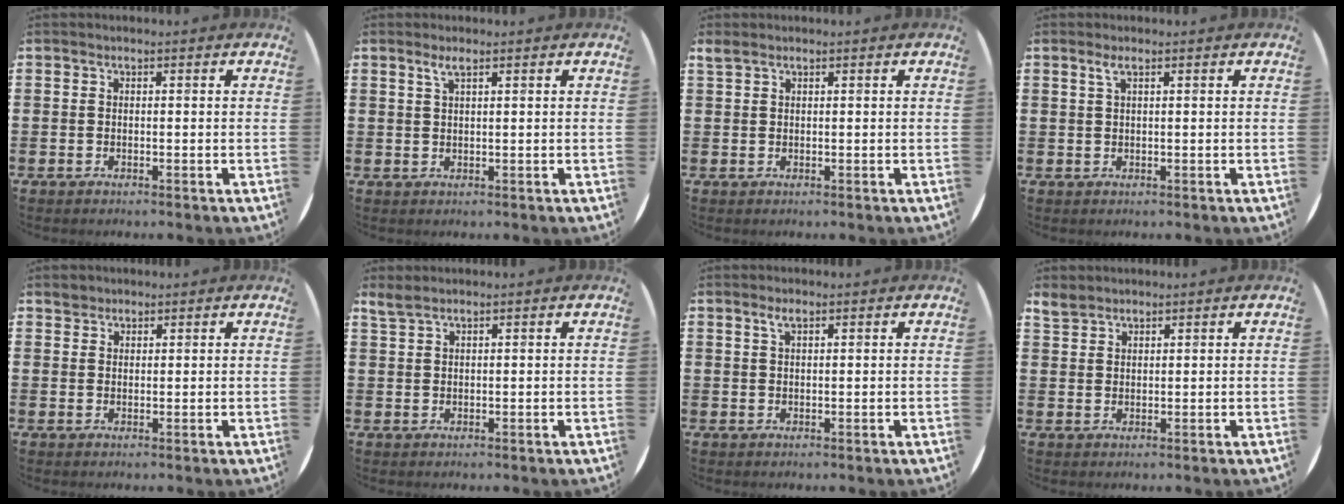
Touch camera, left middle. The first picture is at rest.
{"total": 1.6, "force": [1.0, 0.2, 1.3], "torque": [-0.026, 0.004, 0.016]}
{"total": 0.9, "force": [0.8, 0.2, 0.2], "torque": [-0.005, 0.002, 0.015]}
{"total": 1.1, "force": [0.6, 0.1, 0.9], "torque": [-0.019, 0.003, 0.010]}
{"total": 1.6, "force": [1.4, 0.7, -0.2], "torque": [0.010, 0.000, 0.027]}
{"total": 1.6, "force": [1.5, 0.2, 0.7], "torque": [-0.015, 0.003, 0.028]}
{"total": 1.4, "force": [0.9, 0.3, 1.0], "torque": [-0.020, 0.004, 0.014]}
{"total": 2.3, "force": [2.1, 0.9, 0.2], "torque": [-0.008, 0.004, 0.042]}